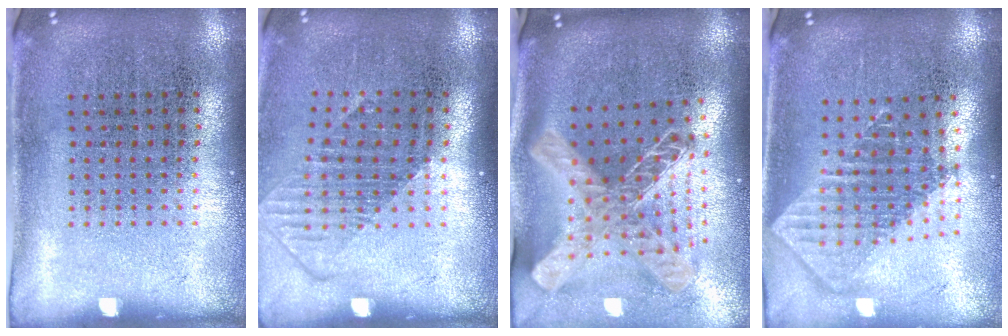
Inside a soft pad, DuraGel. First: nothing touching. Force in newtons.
{"total": 1.4, "press": 1.1, "slide": 0.9}
{"total": 2.7, "press": 1.9, "slide": 1.9}
{"total": 1.9, "press": 1.5, "slide": 1.2}